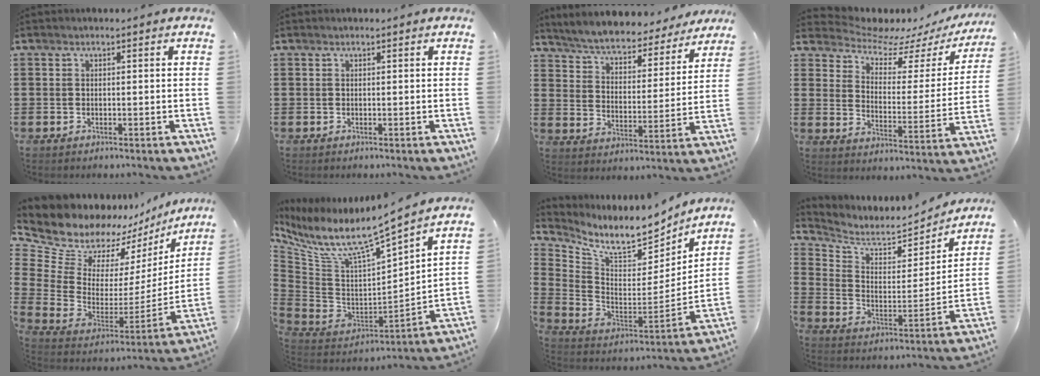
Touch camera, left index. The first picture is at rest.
{"total": 0.0}
{"total": 5.5, "force": [5.4, 0.2, 1.0], "torque": [-0.047, -0.040, 0.091]}
{"total": 6.1, "force": [5.7, 1.5, 1.5], "torque": [-0.055, -0.045, 0.097]}
{"total": 10.4, "force": [9.1, 4.6, 2.3], "torque": [-0.111, -0.069, 0.164]}
{"total": 8.3, "force": [6.2, 1.1, 5.5], "torque": [-0.130, -0.060, 0.099]}
{"total": 8.4, "force": [7.3, 2.1, 3.7], "torque": [-0.101, -0.059, 0.121]}
{"total": 5.9, "force": [5.4, 1.8, 1.5], "torque": [-0.063, -0.040, 0.090]}